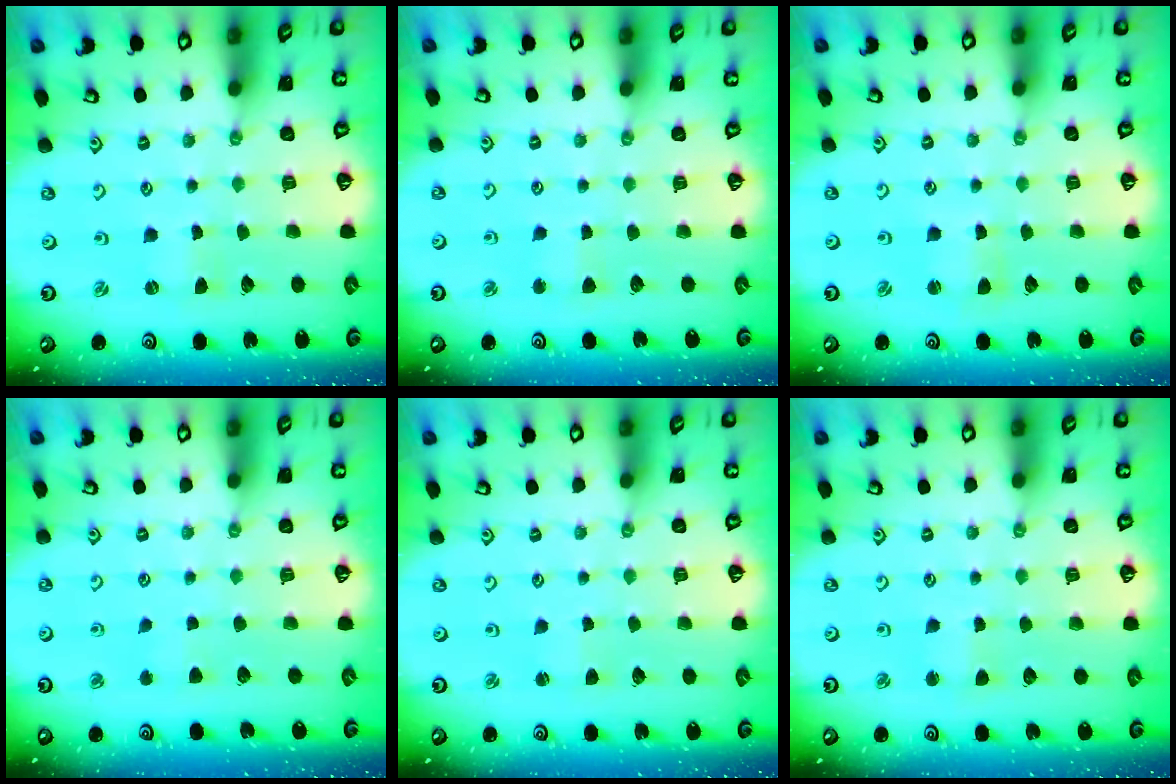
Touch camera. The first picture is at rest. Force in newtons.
{"total": 2.5, "press": 2.5, "slide": 0.3}
{"total": 1.7, "press": 1.6, "slide": 0.4}
{"total": 2.9, "press": 2.9, "slide": 0.4}
{"total": 1.9, "press": 1.9, "slide": 0.2}
{"total": 2.4, "press": 2.4, "slide": 0.3}